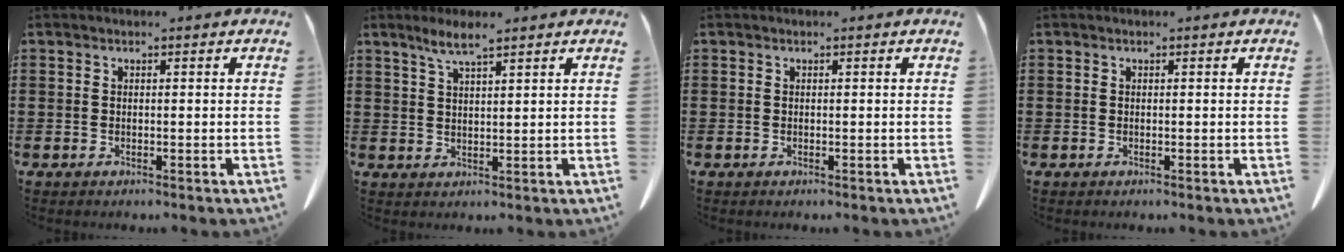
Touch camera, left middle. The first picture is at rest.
{"total": 4.0, "force": [2.8, 0.3, 2.8], "torque": [-0.062, 0.001, 0.049]}
{"total": 0.0}
{"total": 0.0}